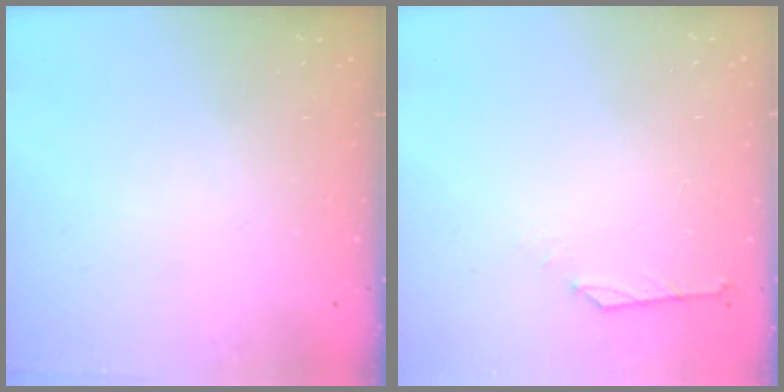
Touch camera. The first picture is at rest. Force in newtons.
{"total": 0.6, "press": 0.5, "slide": 0.4}